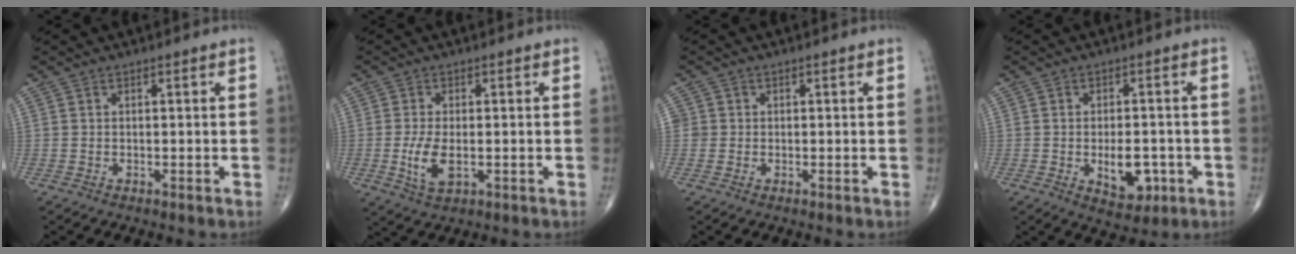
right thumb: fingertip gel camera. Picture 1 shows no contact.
{"total": 5.6, "force": [-0.9, 2.7, 4.8], "torque": [-0.099, -0.008, -0.013]}
{"total": 1.7, "force": [0.0, 1.7, 0.2], "torque": [0.008, 0.005, -0.002]}
{"total": 7.3, "force": [-1.9, 4.2, 5.6], "torque": [-0.058, 0.005, -0.016]}